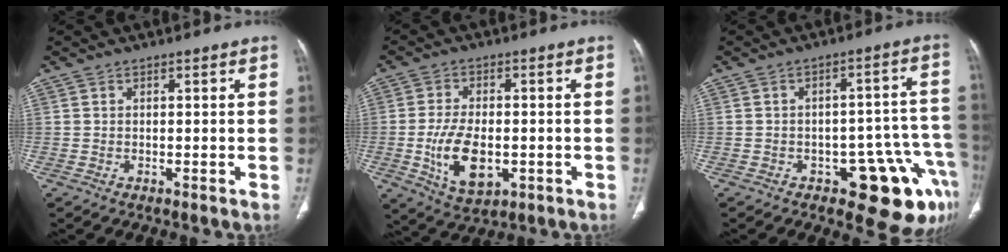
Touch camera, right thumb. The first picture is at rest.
{"total": 10.7, "force": [-2.2, 6.0, 8.5], "torque": [-0.151, -0.002, -0.028]}
{"total": 13.6, "force": [-7.0, 6.2, 9.9], "torque": [-0.063, 0.056, -0.081]}